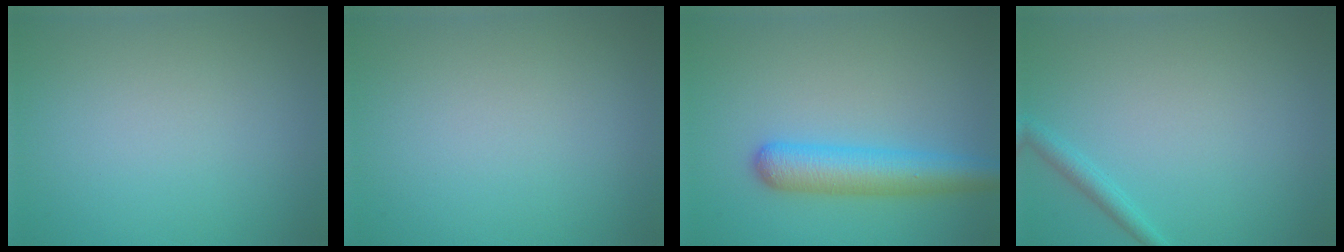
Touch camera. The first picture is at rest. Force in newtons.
{"total": 0.0}
{"total": 4.9, "press": 4.9, "slide": 0.1}
{"total": 1.4, "press": 1.4, "slide": 0.1}